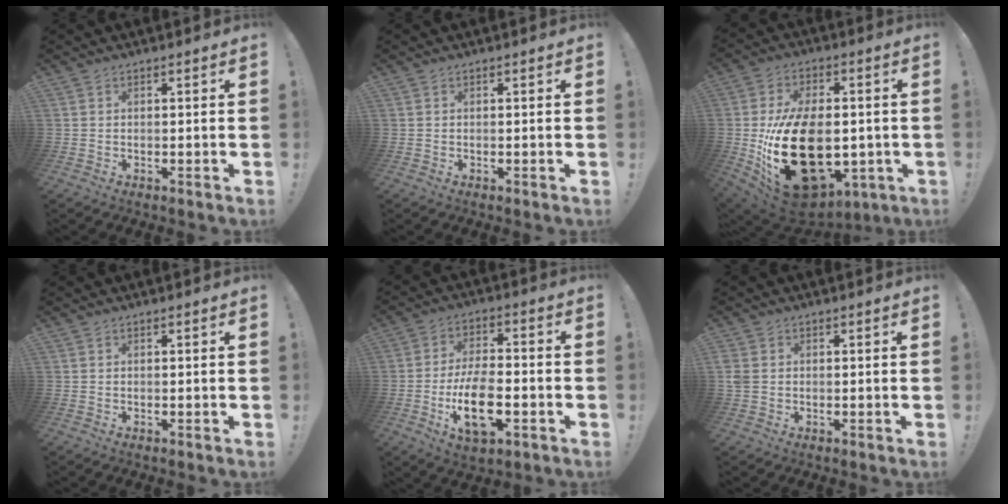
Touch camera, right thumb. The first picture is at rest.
{"total": 0.0}
{"total": 29.0, "force": [-4.4, 18.2, 22.2], "torque": [-0.412, 0.015, -0.047]}
{"total": 0.0}
{"total": 14.5, "force": [-4.5, 7.2, 11.8], "torque": [-0.219, 0.010, -0.076]}
{"total": 3.3, "force": [0.1, 2.7, 2.0], "torque": [-0.044, 0.006, 0.006]}